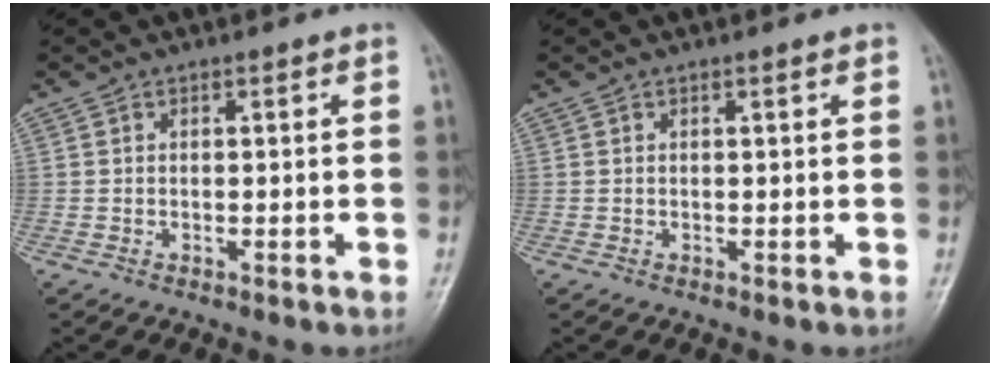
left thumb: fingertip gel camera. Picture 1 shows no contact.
{"total": 0.6, "force": [0.3, -0.1, 0.5], "torque": [-0.011, 0.000, 0.005]}